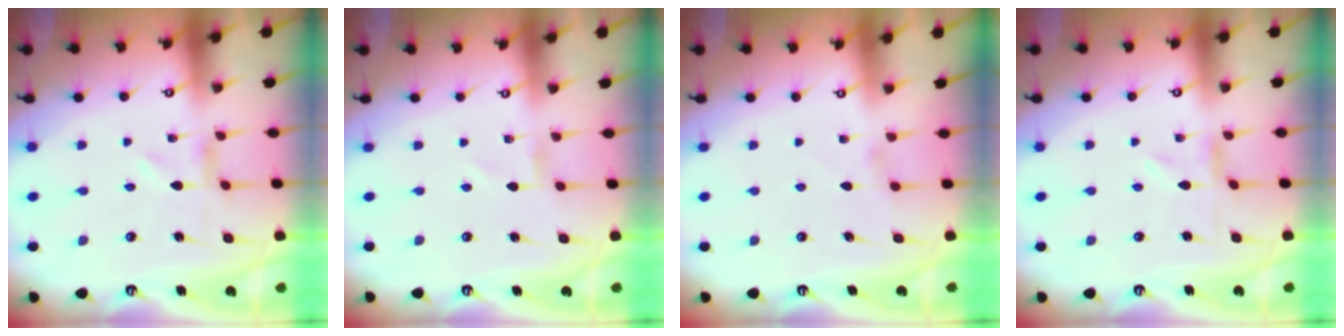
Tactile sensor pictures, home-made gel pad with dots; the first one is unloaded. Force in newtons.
{"total": 0.0}
{"total": 1.4, "press": 1.3, "slide": 0.3}
{"total": 0.0}